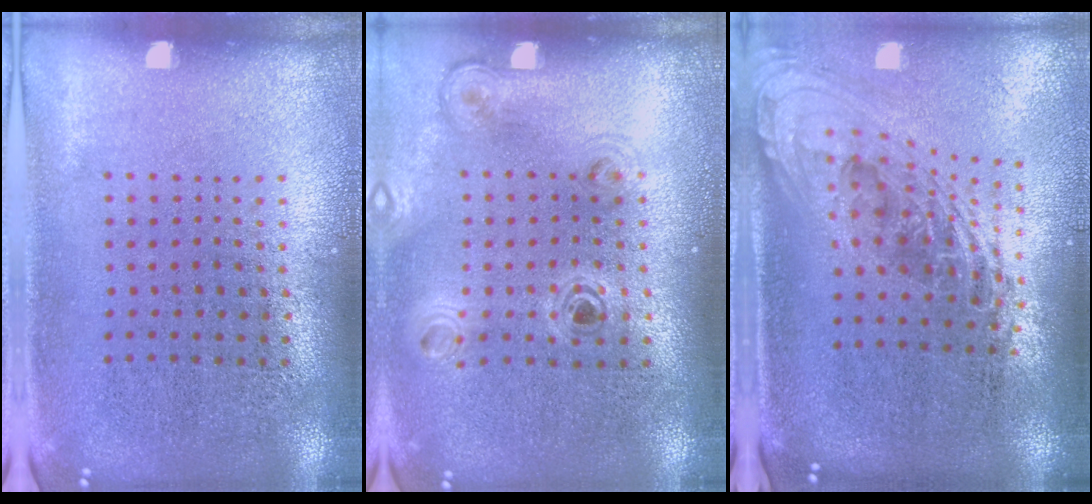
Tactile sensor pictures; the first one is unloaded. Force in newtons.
{"total": 1.1, "press": 1.1, "slide": 0.2}
{"total": 2.2, "press": 1.6, "slide": 1.6}